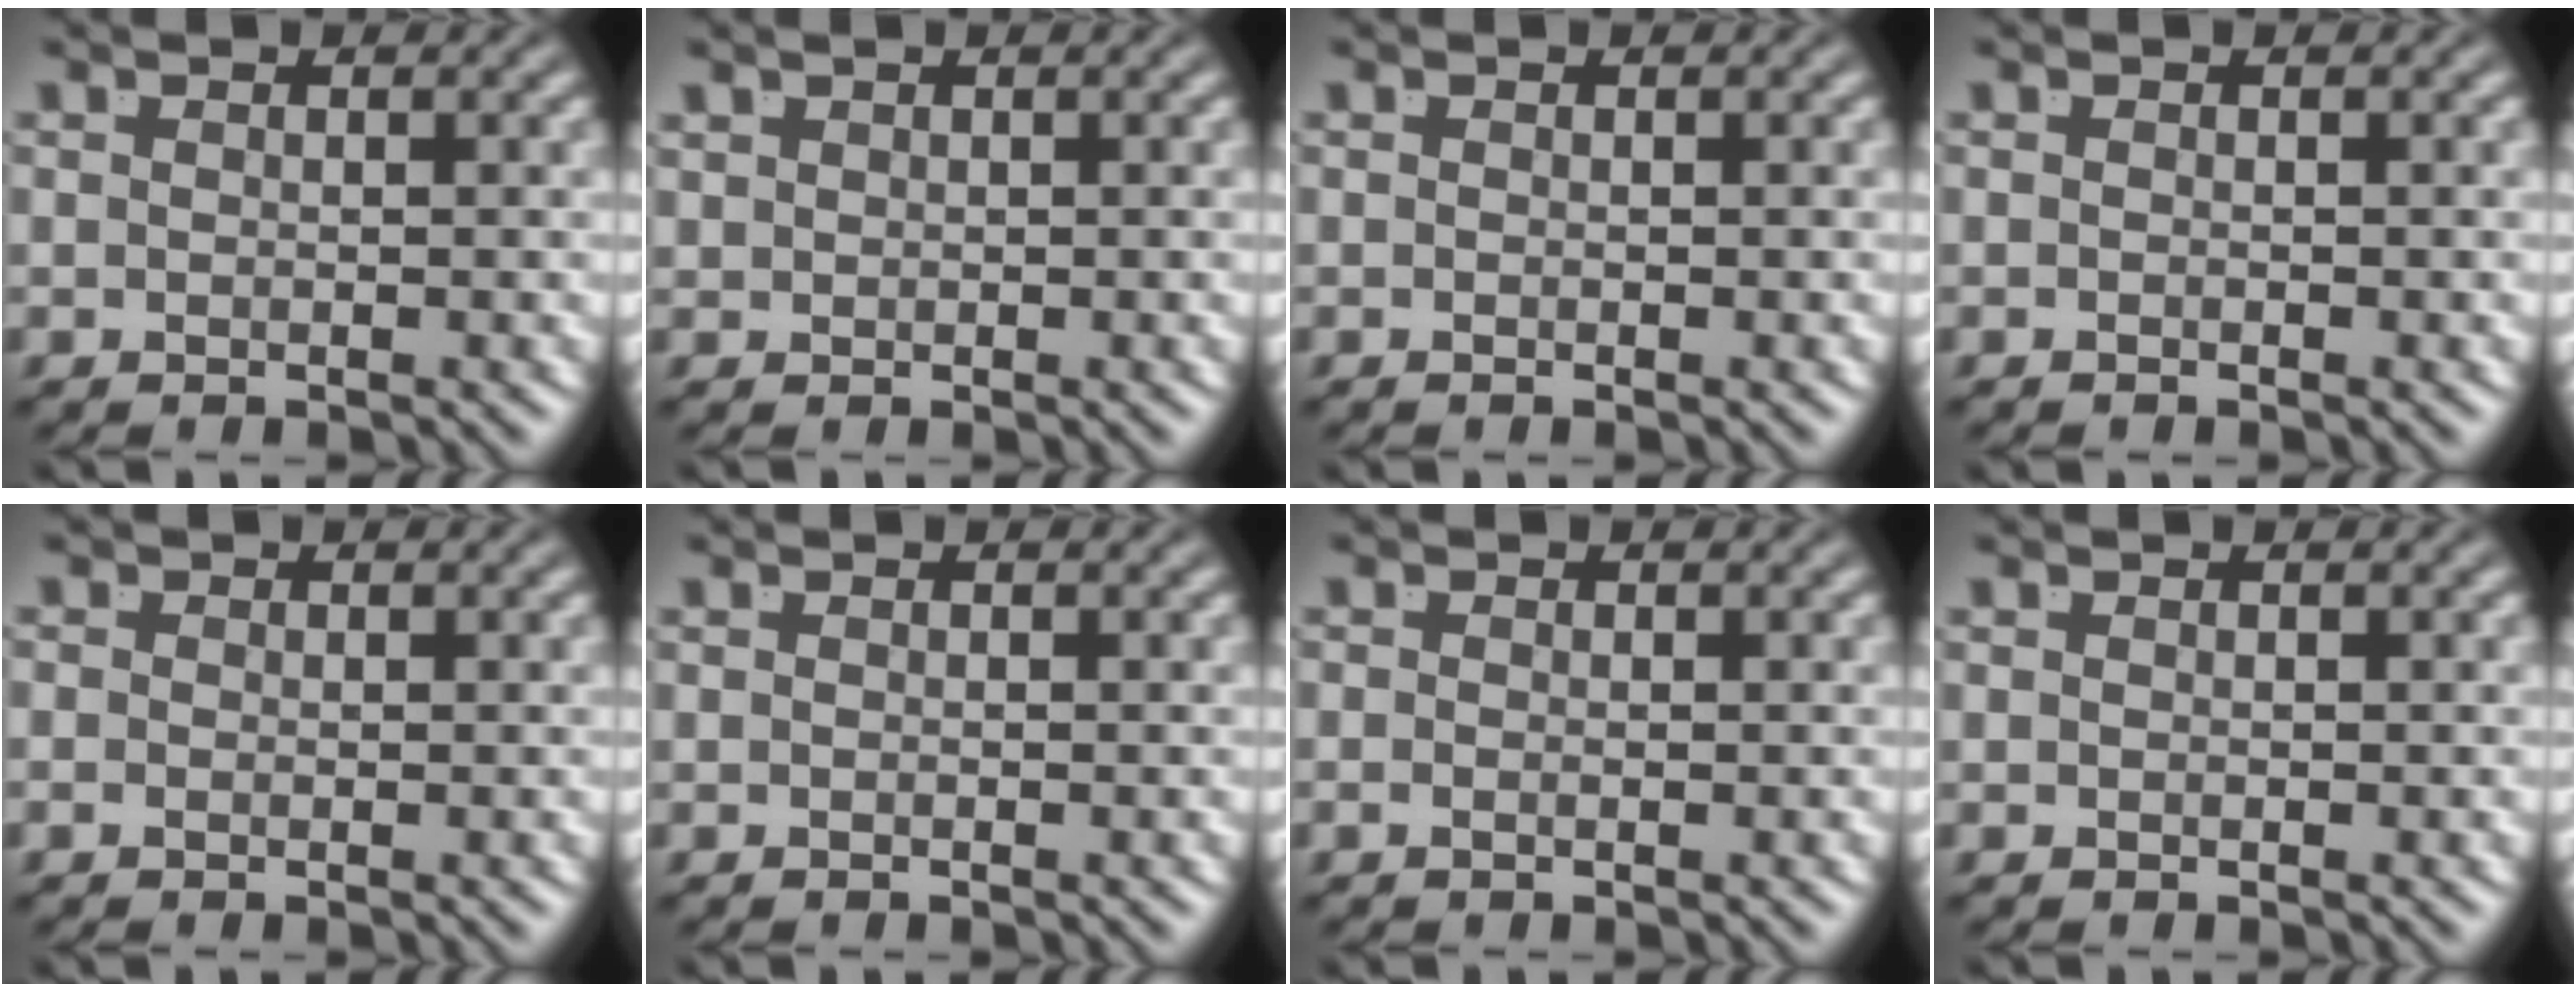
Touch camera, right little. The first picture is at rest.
{"total": 0.8, "force": [0.8, 0.0, 0.2], "torque": [-0.005, -0.002, 0.021]}
{"total": 0.0}
{"total": 0.6, "force": [-0.3, -0.5, 0.0], "torque": [0.004, -0.001, -0.005]}
{"total": 0.6, "force": [-0.3, 0.4, 0.3], "torque": [-0.008, -0.007, -0.005]}
{"total": 0.0}
{"total": 0.6, "force": [-0.5, 0.1, 0.4], "torque": [-0.009, -0.005, -0.006]}
{"total": 0.0}